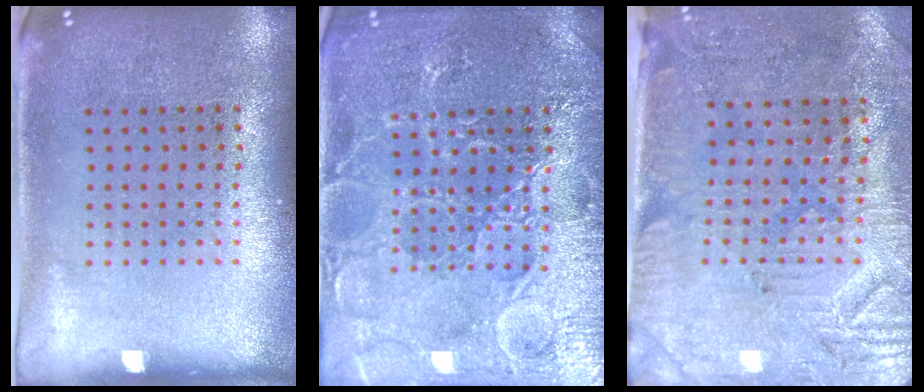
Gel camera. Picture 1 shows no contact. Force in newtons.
{"total": 4.7, "press": 4.6, "slide": 0.6}
{"total": 3.1, "press": 2.8, "slide": 1.4}